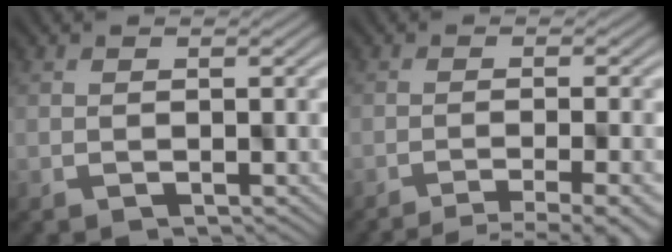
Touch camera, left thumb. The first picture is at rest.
{"total": 6.0, "force": [-4.3, 0.7, 4.2], "torque": [-0.063, 0.004, -0.056]}